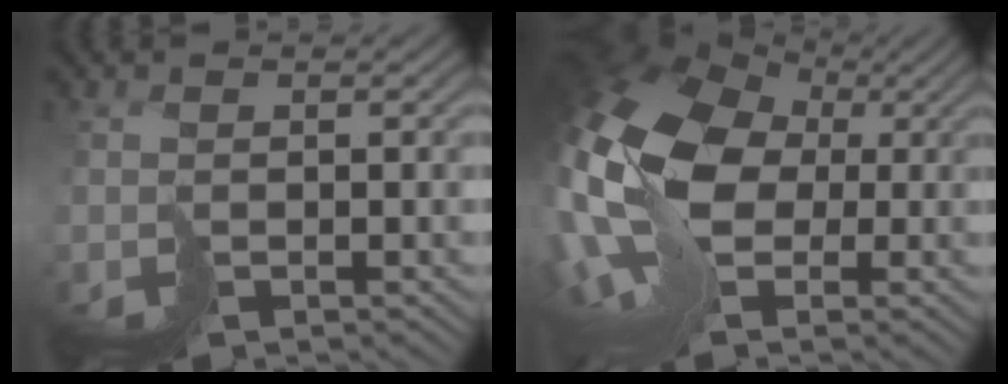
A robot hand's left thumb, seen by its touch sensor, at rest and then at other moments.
{"total": 17.8, "force": [0.7, 12.1, 13.0], "torque": [-0.297, -0.010, 0.021]}